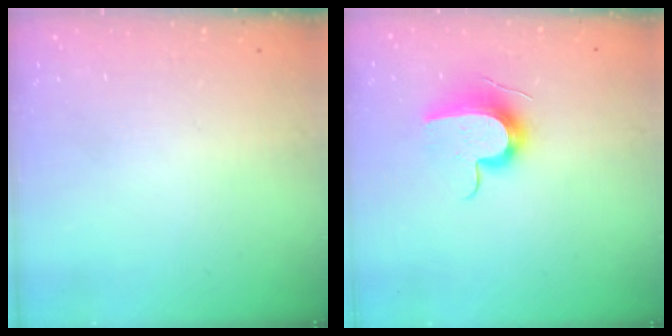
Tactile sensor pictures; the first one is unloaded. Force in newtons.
{"total": 11.3, "press": 11.3, "slide": 0.4}